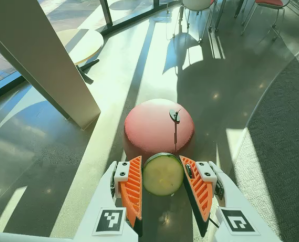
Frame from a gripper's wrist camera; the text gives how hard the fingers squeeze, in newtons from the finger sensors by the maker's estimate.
{"total": 9.3, "left": 9.3, "right": 9.2}